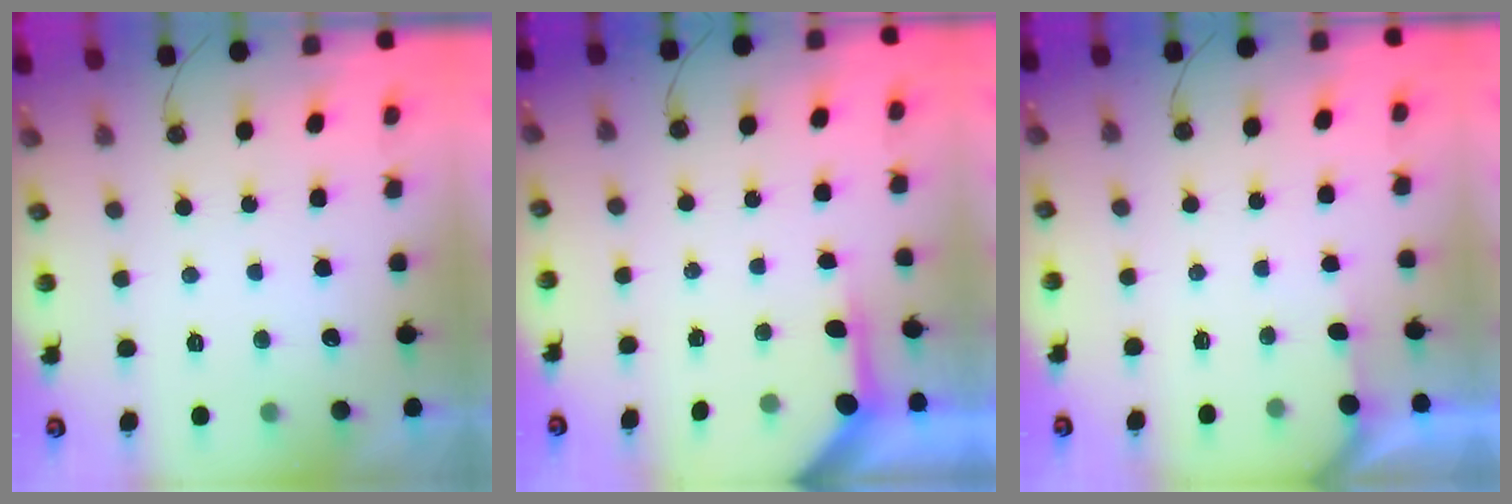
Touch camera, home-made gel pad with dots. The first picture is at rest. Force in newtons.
{"total": 3.8, "press": 3.8, "slide": 0.3}
{"total": 1.9, "press": 1.9, "slide": 0.2}